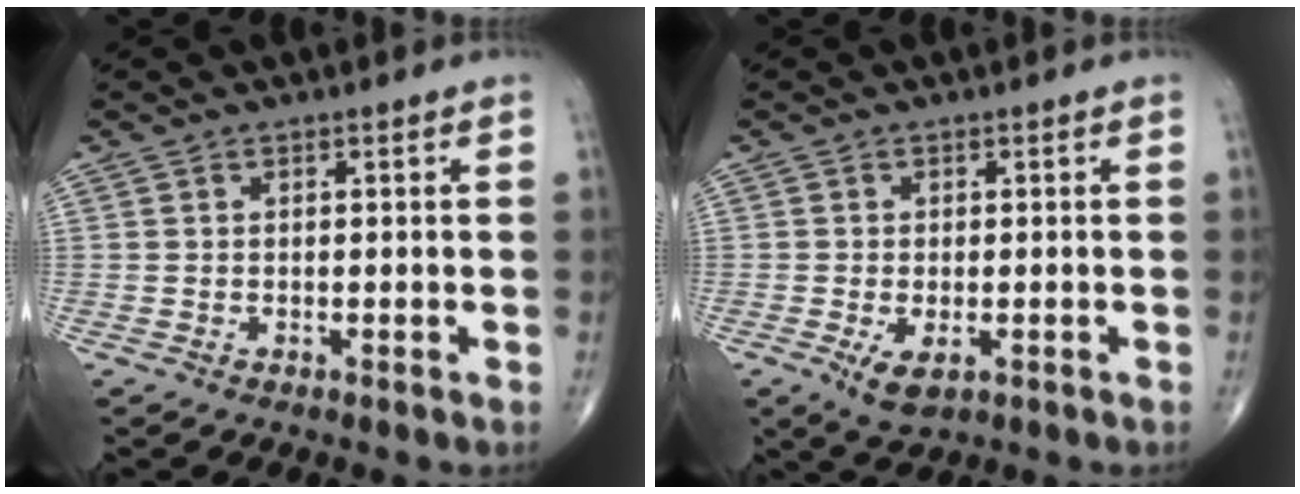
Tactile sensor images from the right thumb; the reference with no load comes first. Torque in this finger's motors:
{"motor_torque": [-0.21, 0.29, 0.32, 0.22, 0.12]}